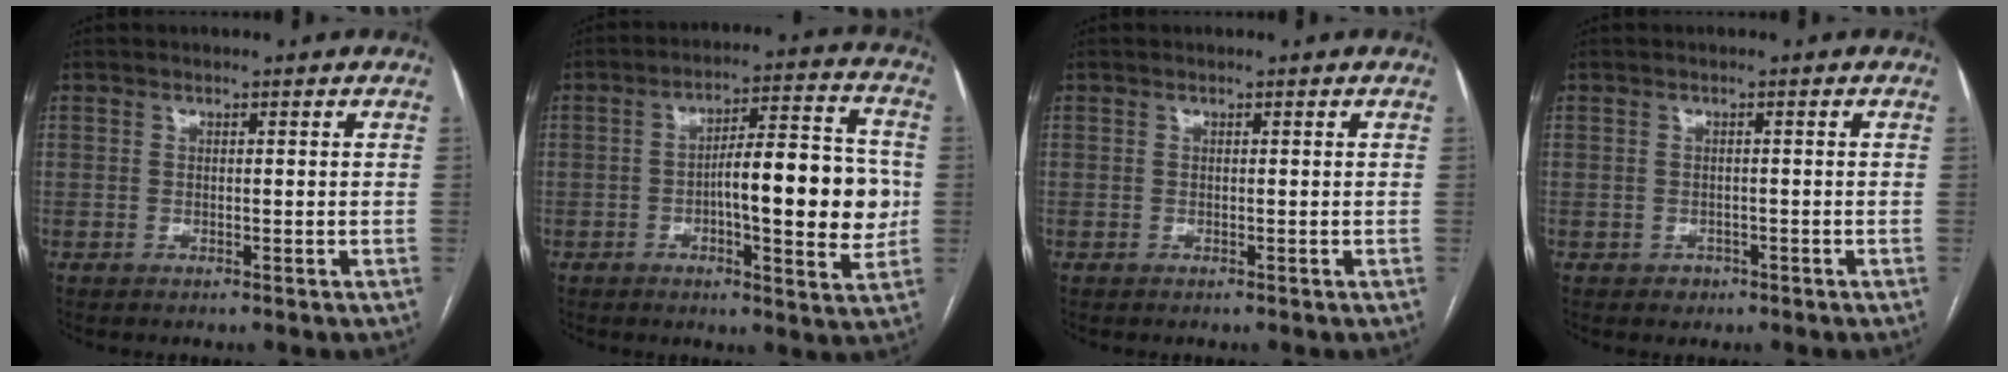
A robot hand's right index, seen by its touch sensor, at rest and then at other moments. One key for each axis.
{"total": 14.2, "fx": -1.1, "fy": 3.4, "fz": 13.7, "tx": -0.195, "ty": 0.025, "tz": -0.013}
{"total": 0.0}
{"total": 1.6, "fx": -0.9, "fy": 1.3, "fz": 0.2, "tx": -0.001, "ty": 0.005, "tz": -0.011}